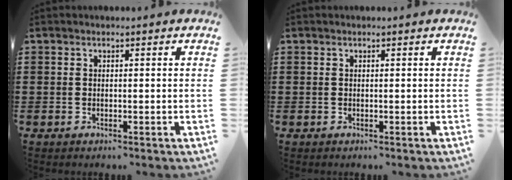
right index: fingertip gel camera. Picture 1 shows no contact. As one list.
[{"total": 0.0}]